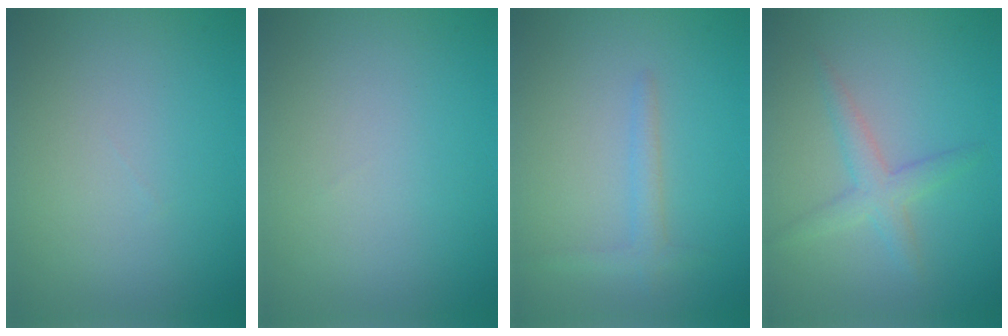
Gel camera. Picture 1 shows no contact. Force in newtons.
{"total": 0.0}
{"total": 1.4, "press": 1.4, "slide": 0.2}
{"total": 2.5, "press": 2.5, "slide": 0.0}